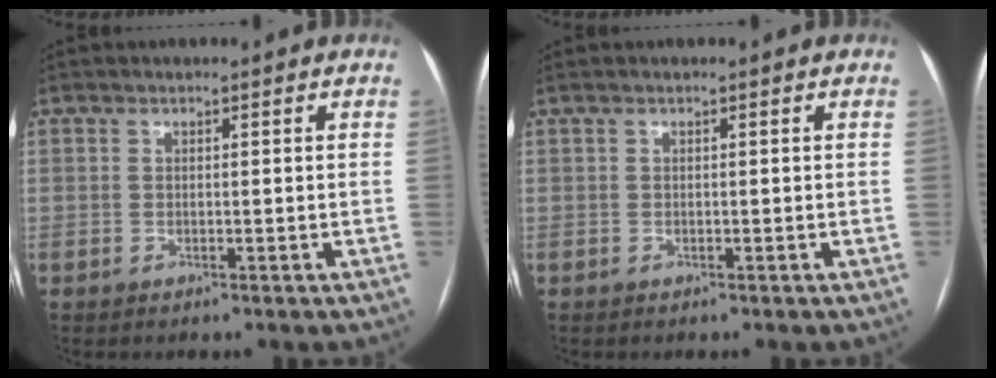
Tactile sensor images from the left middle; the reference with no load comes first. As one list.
[{"total": 0.0}]